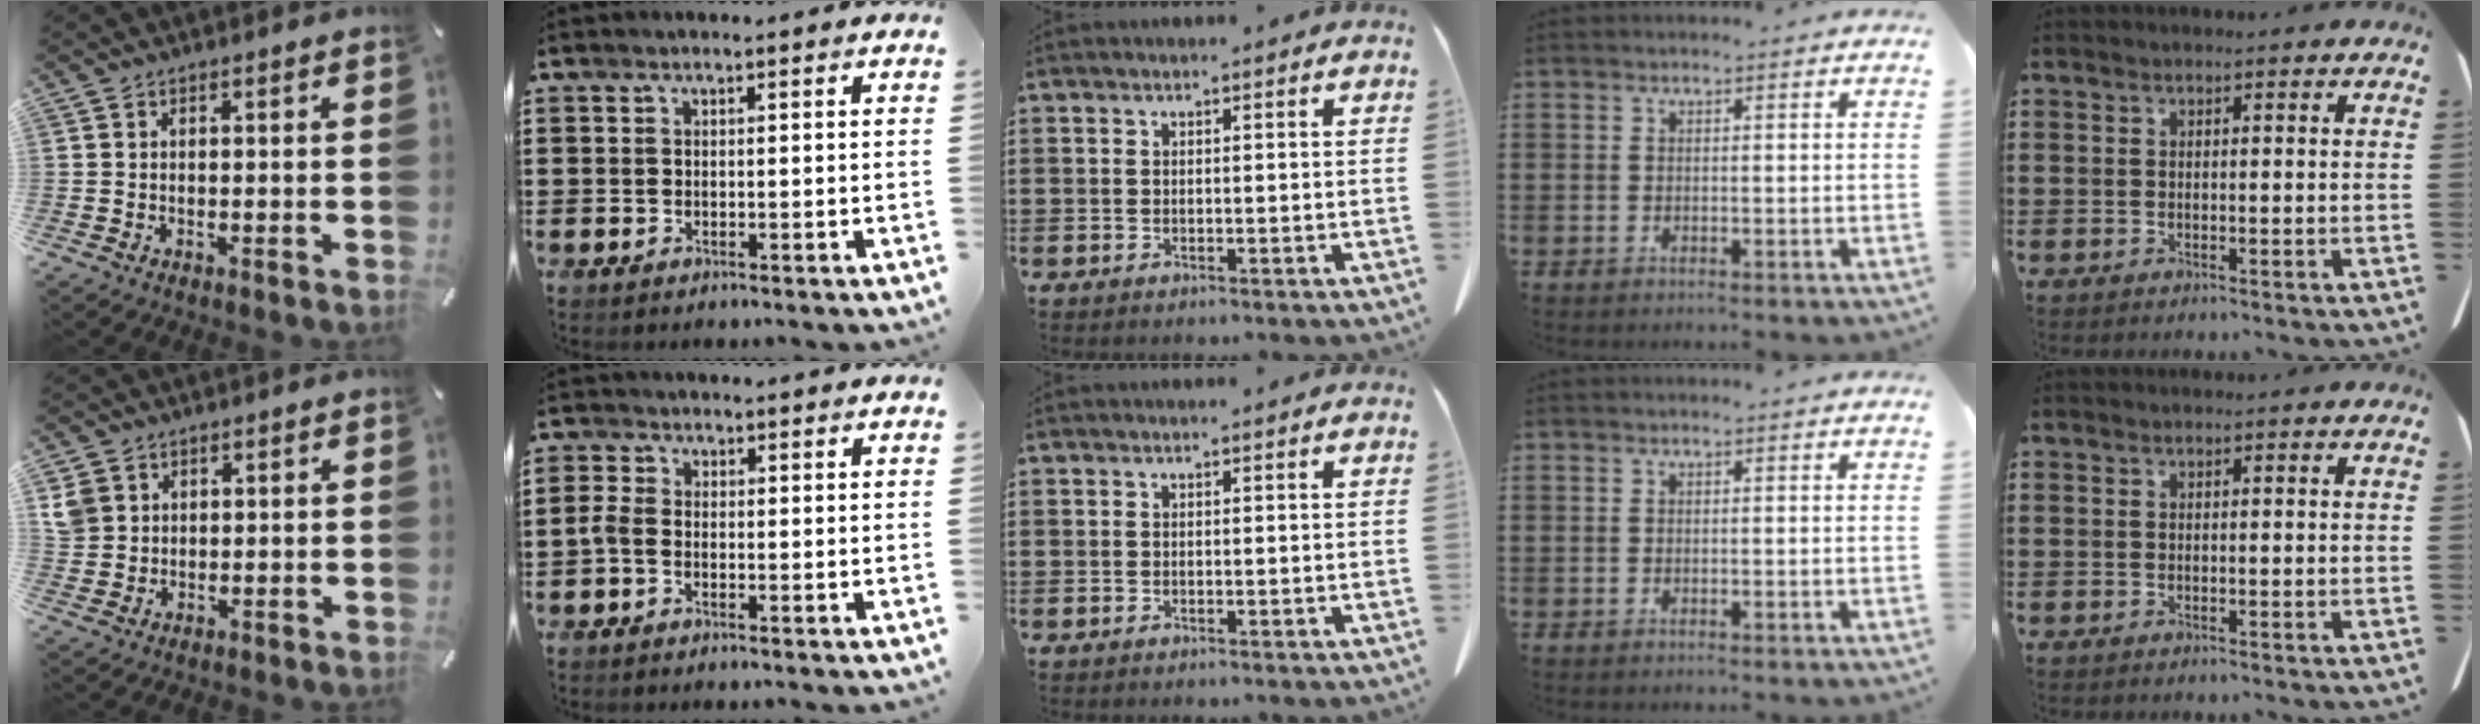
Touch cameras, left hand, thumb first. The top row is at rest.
{"thumb": {"total": 4.9, "force": [2.0, 4.4, 0.8], "torque": [-0.021, 0.006, 0.040]}, "index": {"total": 1.9, "force": [-1.1, 0.9, 1.3], "torque": [-0.032, 0.000, -0.022]}}